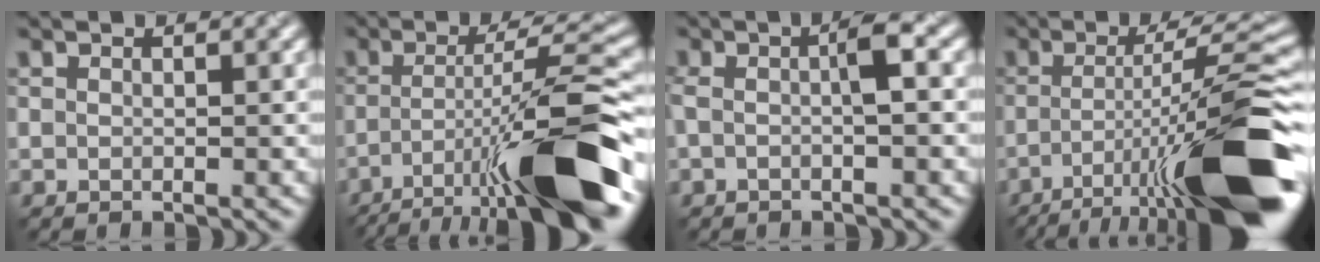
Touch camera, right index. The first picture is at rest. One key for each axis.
{"total": 11.4, "fx": -5.9, "fy": 2.1, "fz": 9.5, "tx": -0.165, "ty": 0.012, "tz": -0.086}
{"total": 2.4, "fx": -0.4, "fy": 0.2, "fz": 2.3, "tx": -0.047, "ty": 0.010, "tz": -0.001}
{"total": 13.2, "fx": -5.8, "fy": 2.4, "fz": 11.6, "tx": -0.196, "ty": 0.007, "tz": -0.082}